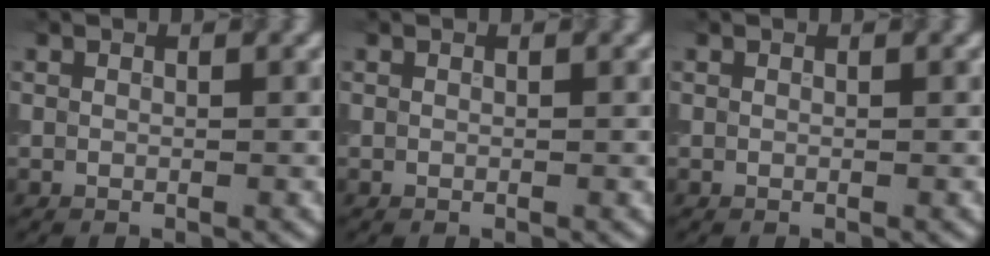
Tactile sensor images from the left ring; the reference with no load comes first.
{"total": 0.0}
{"total": 0.0}